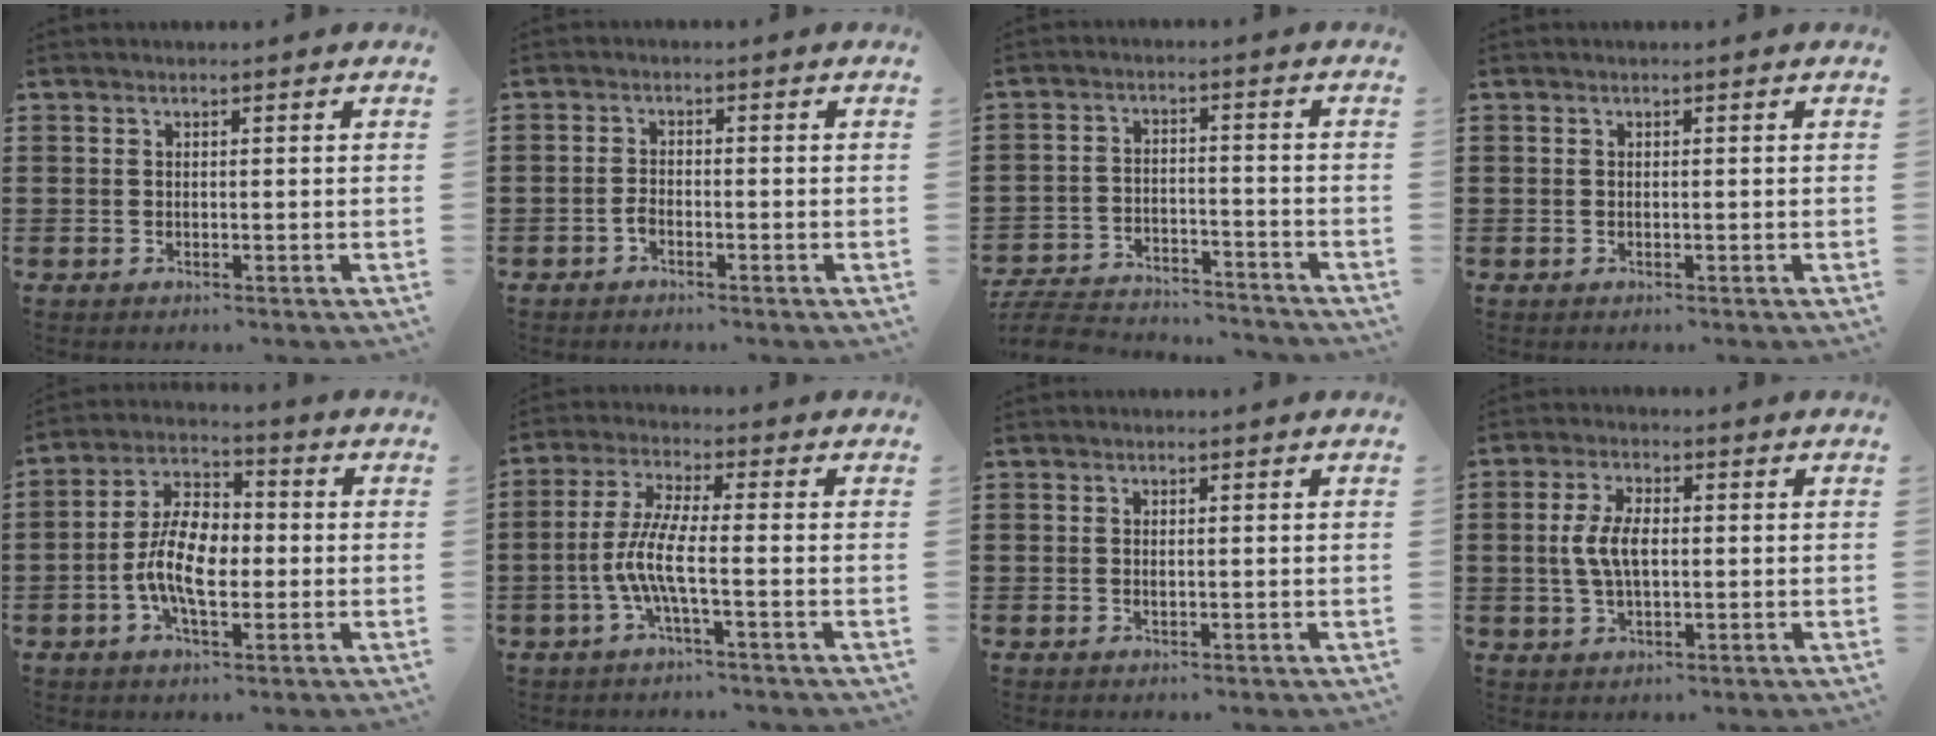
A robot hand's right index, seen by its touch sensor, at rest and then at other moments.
{"total": 1.6, "force": [-1.0, 0.7, 1.0], "torque": [-0.022, 0.000, -0.020]}
{"total": 5.7, "force": [-5.5, 0.8, 1.1], "torque": [-0.033, 0.006, -0.114]}
{"total": 0.0}
{"total": 8.9, "force": [-1.6, 4.6, 7.4], "torque": [-0.164, 0.005, -0.035]}
{"total": 6.8, "force": [-2.1, 1.1, 6.4], "torque": [-0.152, -0.014, -0.051]}
{"total": 0.8, "force": [0.0, 0.3, 0.7], "torque": [-0.014, 0.001, 0.000]}
{"total": 5.8, "force": [0.2, 2.7, 5.2], "torque": [-0.121, 0.001, -0.006]}